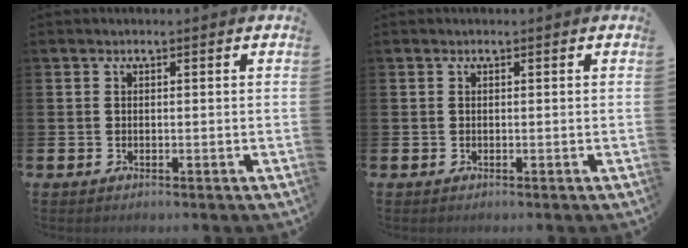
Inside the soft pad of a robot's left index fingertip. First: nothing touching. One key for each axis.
{"total": 0.0}